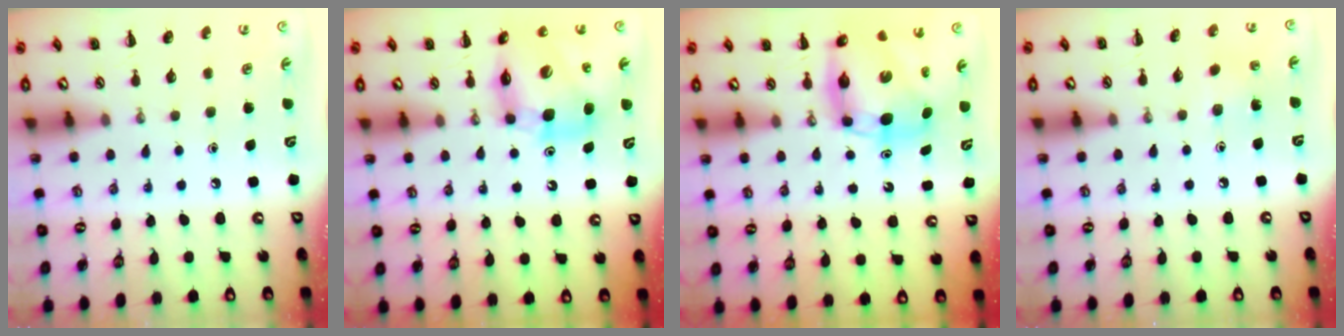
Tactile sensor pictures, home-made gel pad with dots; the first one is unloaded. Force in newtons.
{"total": 10.6, "press": 10.3, "slide": 2.6}
{"total": 8.1, "press": 7.8, "slide": 2.2}
{"total": 3.6, "press": 3.4, "slide": 1.1}